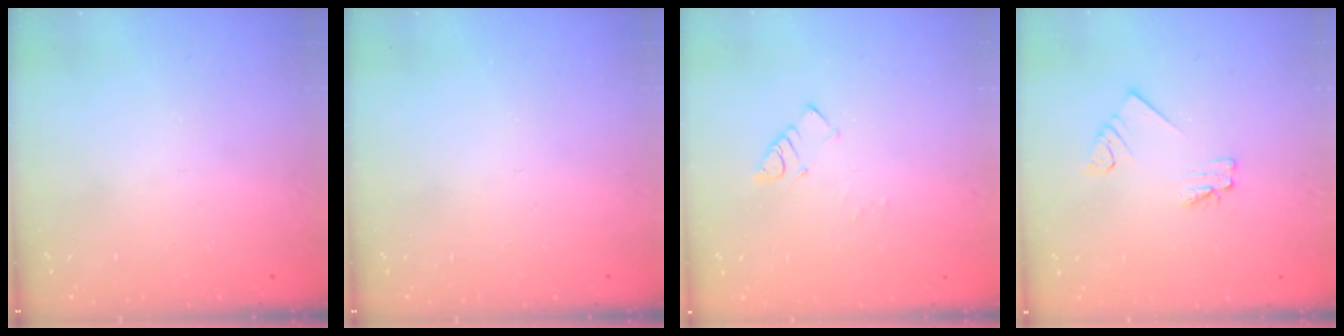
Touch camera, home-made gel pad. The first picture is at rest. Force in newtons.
{"total": 0.0}
{"total": 3.7, "press": 3.7, "slide": 0.5}
{"total": 1.7, "press": 1.7, "slide": 0.0}